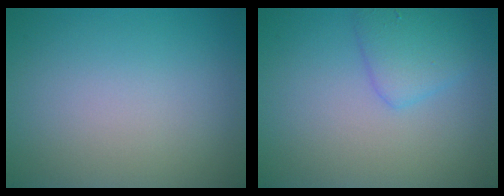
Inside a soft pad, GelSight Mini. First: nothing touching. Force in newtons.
{"total": 2.6, "press": 2.6, "slide": 0.2}